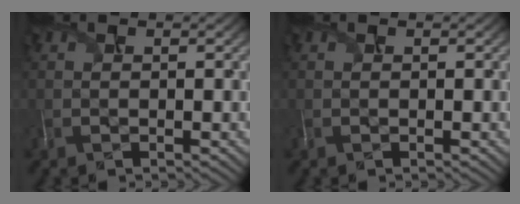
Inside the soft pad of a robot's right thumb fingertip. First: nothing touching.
{"total": 0.0}